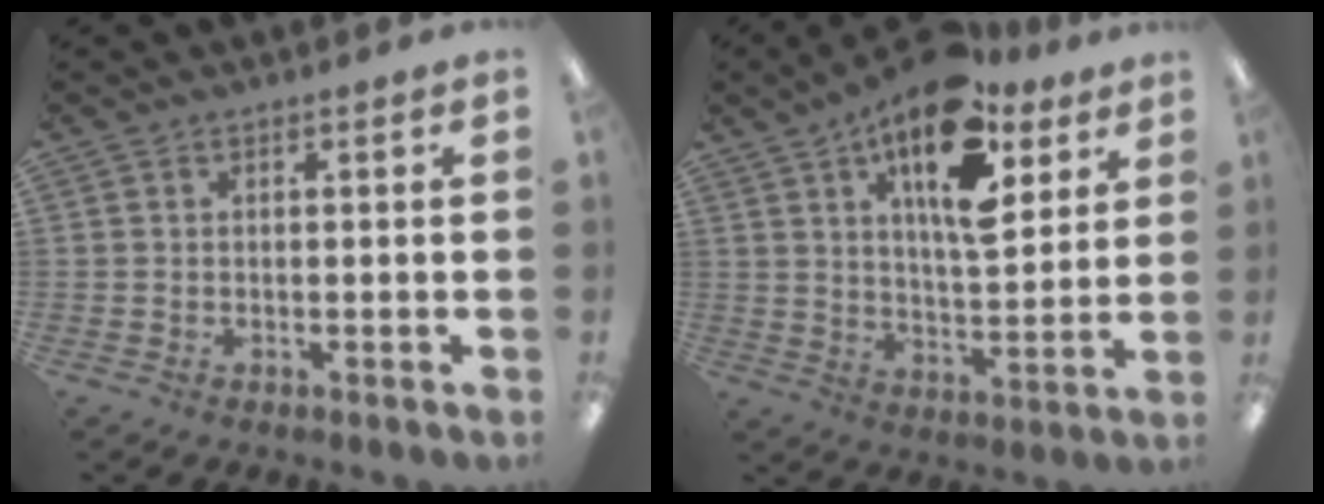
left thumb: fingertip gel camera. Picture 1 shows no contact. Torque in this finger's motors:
{"motor_torque": [0.17, 0.86, 1.89, -0.88, 0.21]}